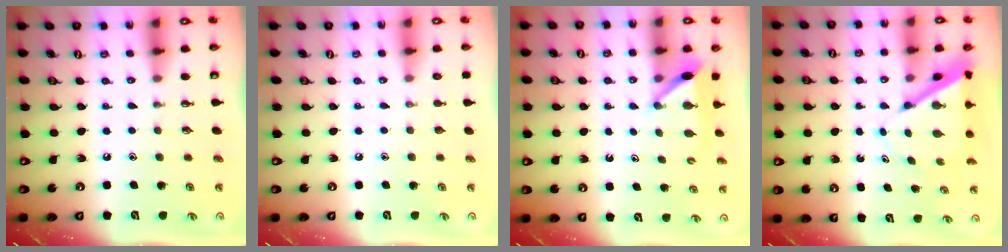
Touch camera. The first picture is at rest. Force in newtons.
{"total": 0.0}
{"total": 6.2, "press": 6.2, "slide": 0.6}
{"total": 6.6, "press": 6.6, "slide": 0.4}